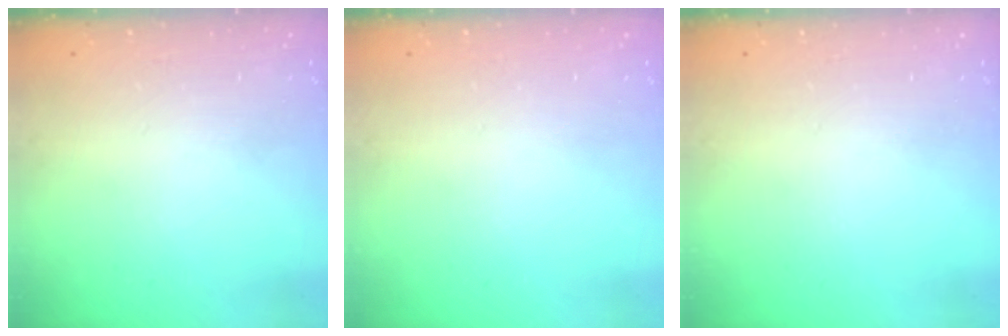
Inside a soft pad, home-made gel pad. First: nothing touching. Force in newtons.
{"total": 0.0}
{"total": 0.0}